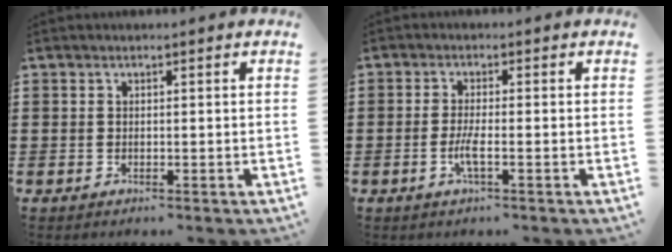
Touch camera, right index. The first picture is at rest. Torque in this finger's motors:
{"motor_torque": [2.14, 0.00, 0.05, 0.01]}